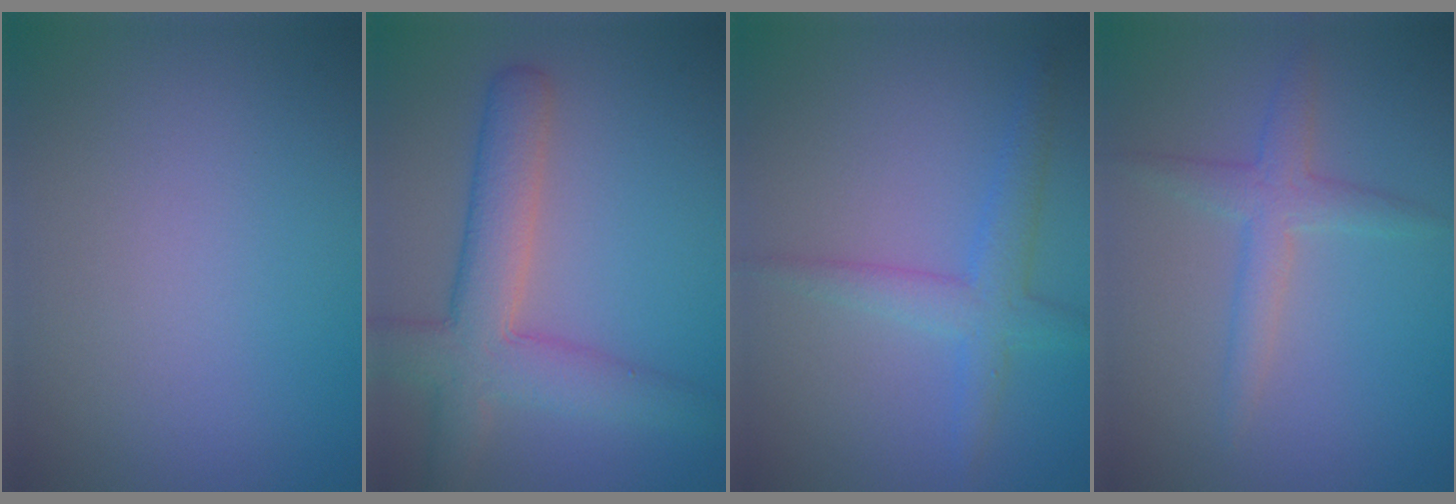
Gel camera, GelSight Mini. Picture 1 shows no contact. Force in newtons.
{"total": 6.2, "press": 6.2, "slide": 0.3}
{"total": 3.0, "press": 3.0, "slide": 0.2}
{"total": 2.7, "press": 2.7, "slide": 0.0}